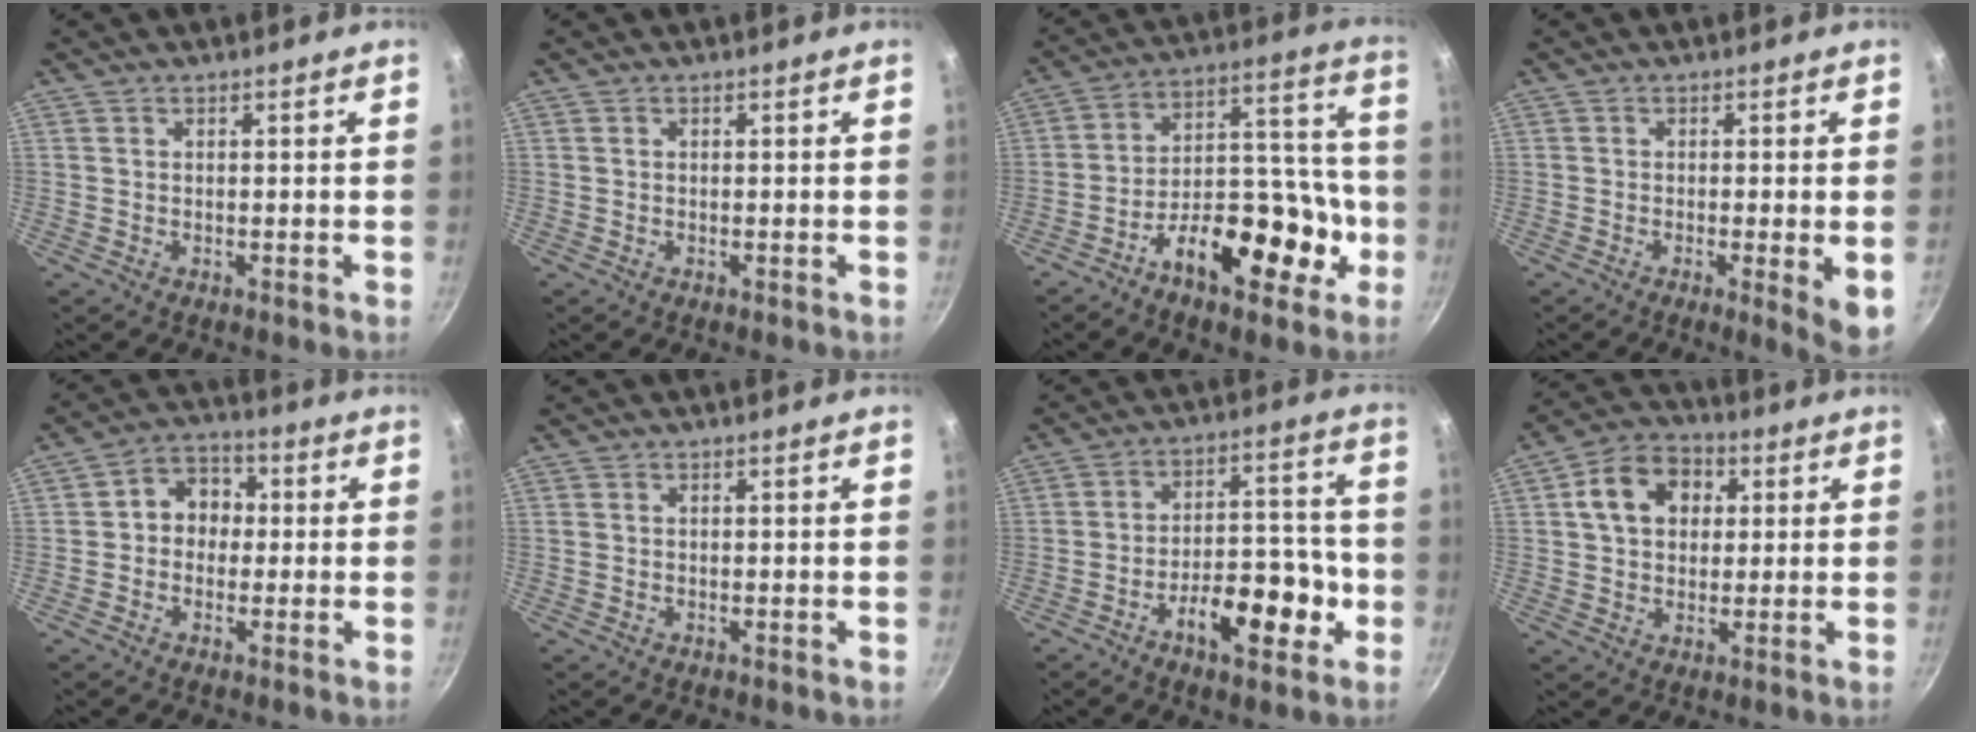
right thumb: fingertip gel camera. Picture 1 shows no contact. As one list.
[{"total": 0.0}, {"total": 19.0, "force": [-8.8, 9.8, 13.7], "torque": [-0.158, 0.083, -0.142]}, {"total": 5.9, "force": [-1.3, 0.9, 5.7], "torque": [-0.070, -0.006, -0.015]}, {"total": 6.7, "force": [0.2, 5.7, 3.5], "torque": [-0.013, 0.016, -0.010]}, {"total": 0.0}, {"total": 13.5, "force": [-5.6, 6.6, 10.4], "torque": [-0.113, 0.052, -0.085]}, {"total": 10.9, "force": [2.7, 8.4, 6.5], "torque": [-0.079, 0.016, 0.032]}]